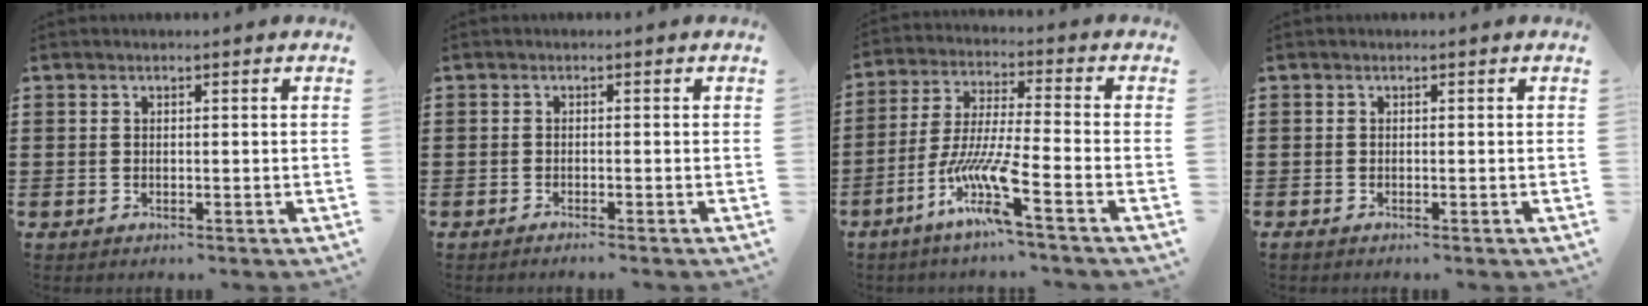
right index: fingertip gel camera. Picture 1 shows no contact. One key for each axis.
{"total": 0.7, "fx": -0.6, "fy": -0.2, "fz": 0.4, "tx": -0.007, "ty": -0.004, "tz": -0.011}
{"total": 10.3, "fx": -6.0, "fy": 0.9, "fz": 8.4, "tx": -0.188, "ty": -0.013, "tz": -0.123}
{"total": 0.0}